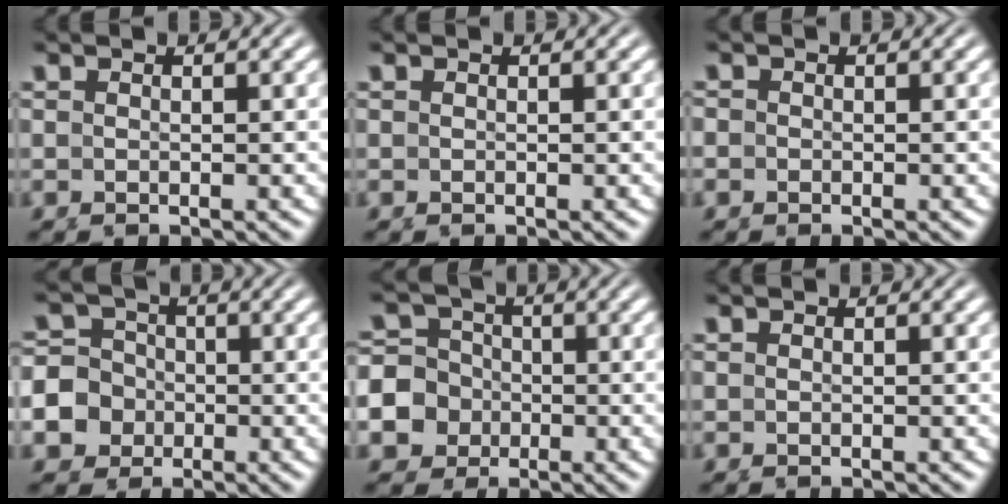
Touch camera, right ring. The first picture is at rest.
{"total": 0.0}
{"total": 0.8, "force": [0.0, 0.8, 0.0], "torque": [0.006, 0.011, -0.009]}
{"total": 7.9, "force": [-1.5, 7.4, 2.1], "torque": [-0.059, -0.029, -0.024]}
{"total": 9.3, "force": [-1.6, 8.8, 2.3], "torque": [-0.073, -0.035, -0.027]}
{"total": 0.0}